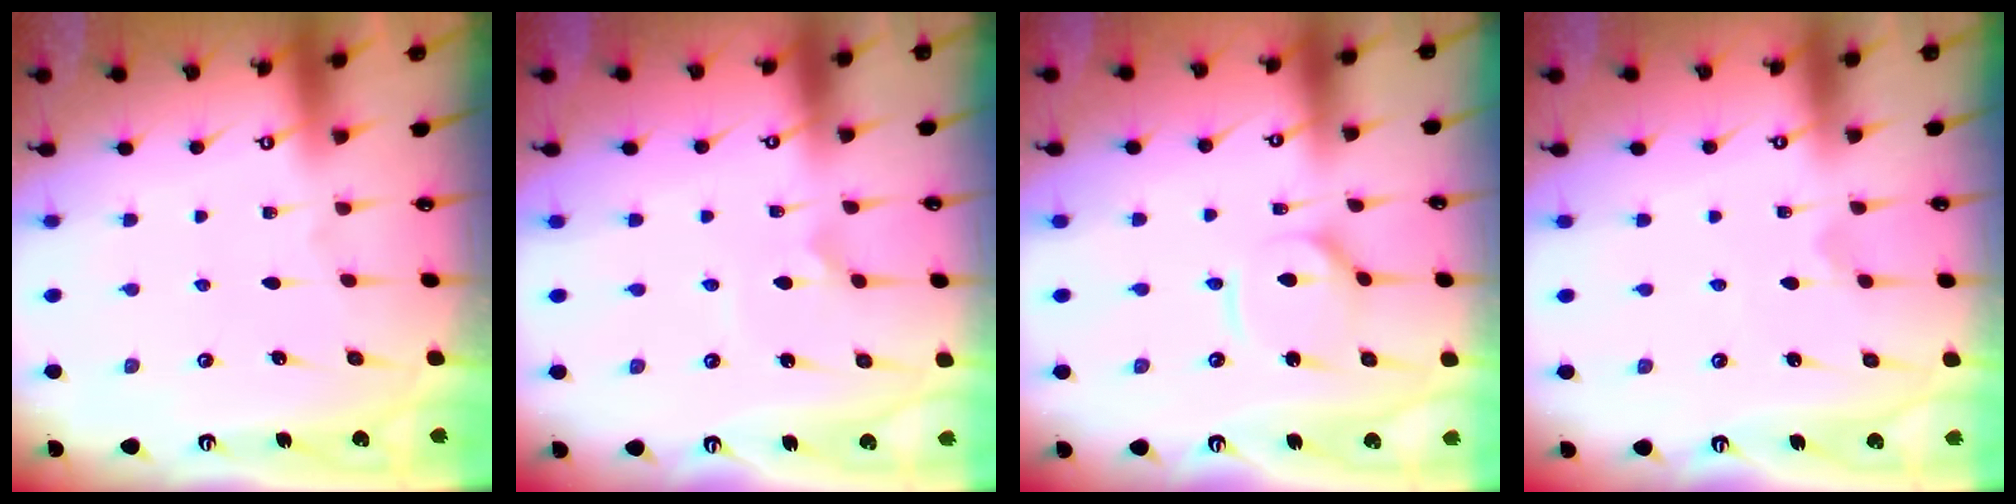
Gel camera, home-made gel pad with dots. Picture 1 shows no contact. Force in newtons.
{"total": 2.6, "press": 2.6, "slide": 0.1}
{"total": 6.5, "press": 6.5, "slide": 0.4}
{"total": 1.9, "press": 1.8, "slide": 0.3}